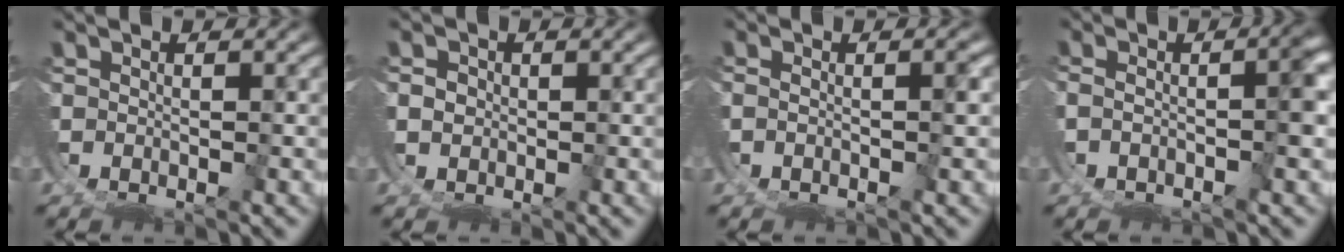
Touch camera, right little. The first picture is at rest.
{"total": 0.8, "force": [0.6, 0.5, 0.0], "torque": [-0.005, -0.002, 0.014]}
{"total": 1.6, "force": [-0.4, 0.2, 1.5], "torque": [-0.019, 0.000, -0.005]}
{"total": 4.2, "force": [-1.0, 1.5, 3.8], "torque": [-0.047, -0.005, -0.011]}